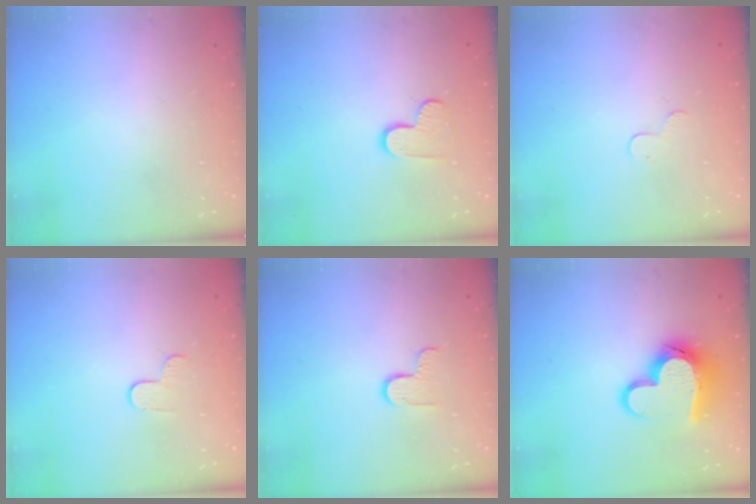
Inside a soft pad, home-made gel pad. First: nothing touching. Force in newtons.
{"total": 5.9, "press": 5.9, "slide": 0.3}
{"total": 3.4, "press": 3.4, "slide": 0.3}
{"total": 3.8, "press": 3.8, "slide": 0.4}
{"total": 5.5, "press": 5.5, "slide": 0.5}
{"total": 14.9, "press": 14.9, "slide": 0.9}